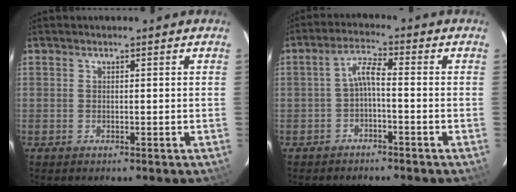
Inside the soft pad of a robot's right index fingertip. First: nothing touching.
{"total": 3.6, "force": [-1.6, 0.6, 3.1], "torque": [-0.071, 0.012, -0.031]}